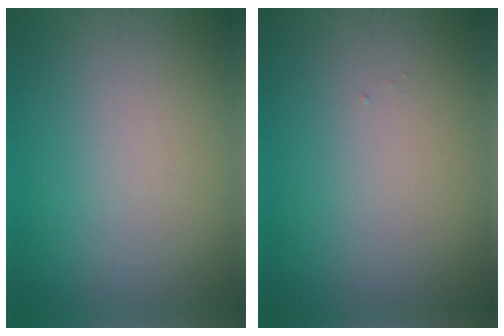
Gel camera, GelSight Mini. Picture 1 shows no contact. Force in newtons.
{"total": 0.0}